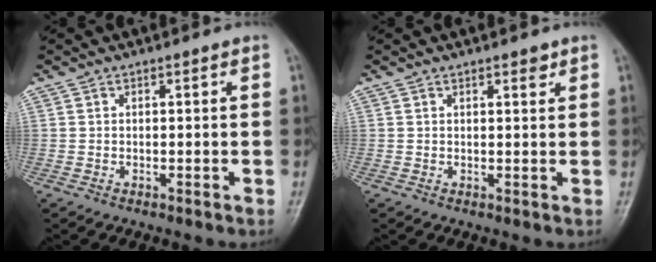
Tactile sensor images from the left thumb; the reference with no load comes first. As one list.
[{"total": 1.7, "force": [1.2, 0.7, 1.1], "torque": [-0.006, -0.005, 0.014]}]